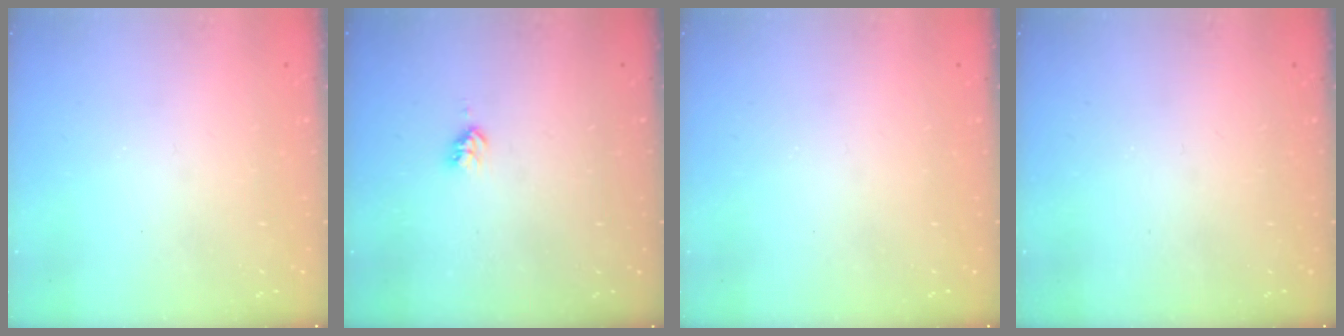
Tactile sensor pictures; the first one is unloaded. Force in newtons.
{"total": 2.8, "press": 2.8, "slide": 0.2}
{"total": 0.0}
{"total": 0.0}